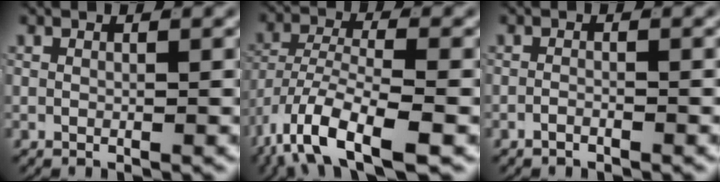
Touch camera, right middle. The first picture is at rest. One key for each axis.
{"total": 8.8, "fx": -5.9, "fy": 3.3, "fz": 5.7, "tx": -0.123, "ty": -0.033, "tz": -0.083}
{"total": 1.0, "fx": -1.0, "fy": 0.1, "fz": 0.2, "tx": -0.004, "ty": -0.003, "tz": -0.020}